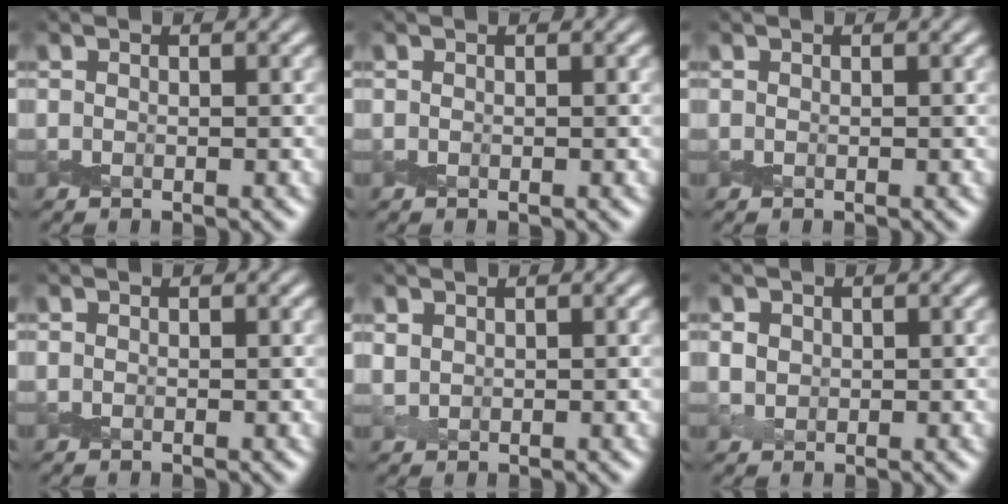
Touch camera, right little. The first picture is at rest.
{"total": 0.0}
{"total": 0.0}
{"total": 0.0}
{"total": 0.8, "force": [0.7, 0.4, 0.1], "torque": [-0.007, 0.001, 0.018]}
{"total": 0.8, "force": [0.2, 0.7, 0.2], "torque": [-0.007, 0.000, 0.005]}